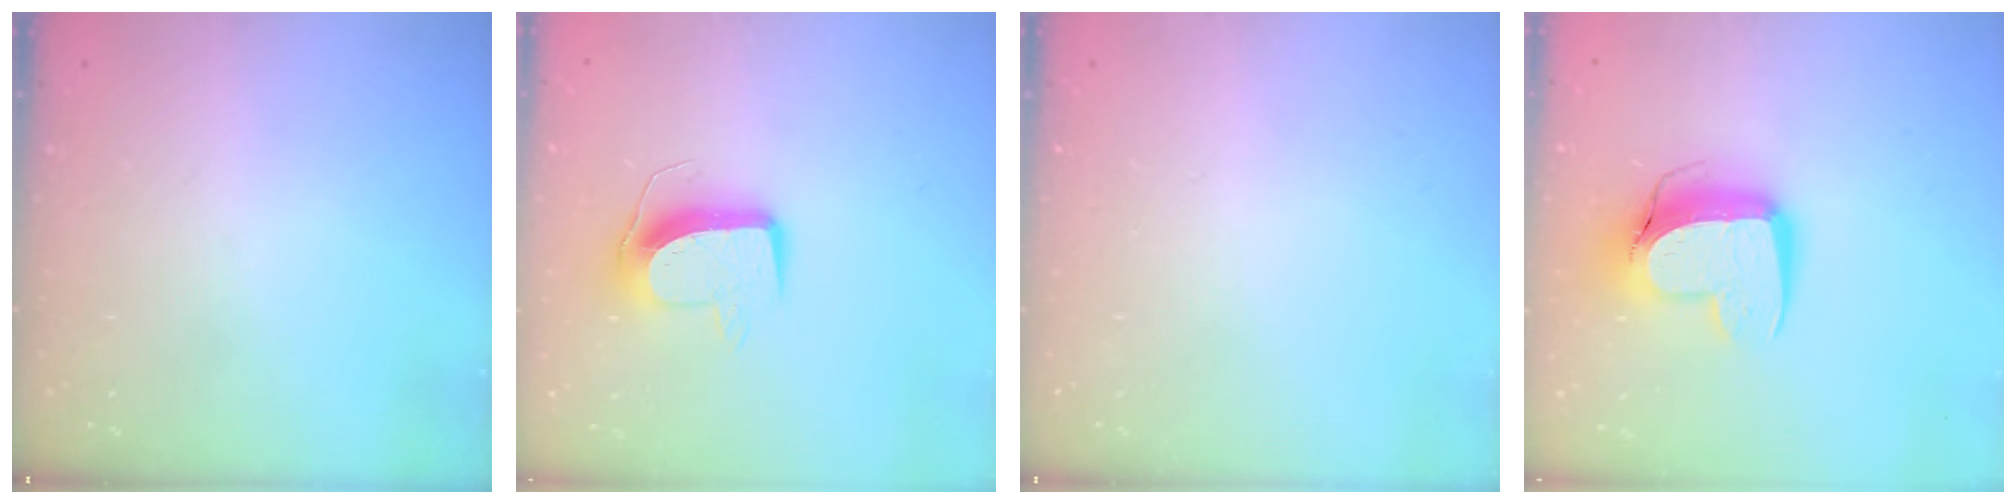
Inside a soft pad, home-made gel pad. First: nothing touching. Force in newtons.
{"total": 10.3, "press": 10.3, "slide": 0.7}
{"total": 0.0}
{"total": 12.9, "press": 12.9, "slide": 1.2}